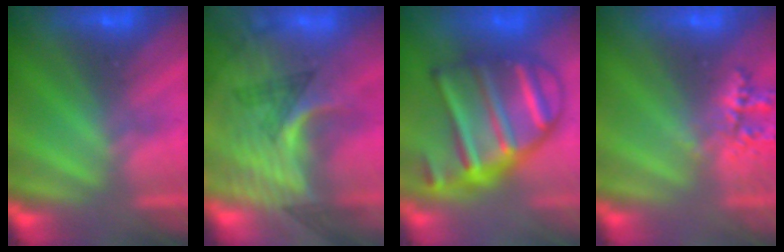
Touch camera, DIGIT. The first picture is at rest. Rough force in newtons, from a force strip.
{"total": 2.9}
{"total": 9.0}
{"total": 2.3}